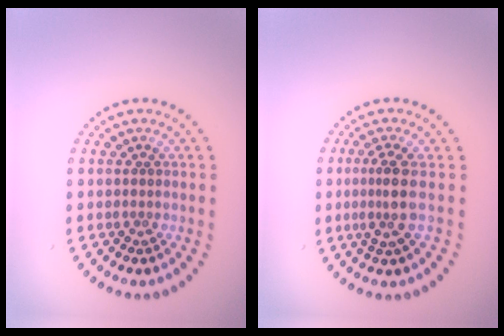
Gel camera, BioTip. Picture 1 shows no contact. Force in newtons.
{"total": 2.6, "press": 1.9, "slide": 1.7}